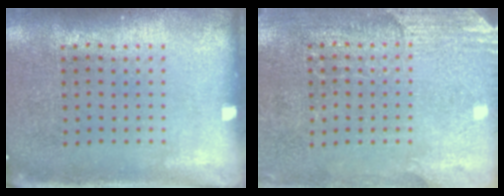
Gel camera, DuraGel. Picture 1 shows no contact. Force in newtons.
{"total": 2.7, "press": 2.5, "slide": 0.9}